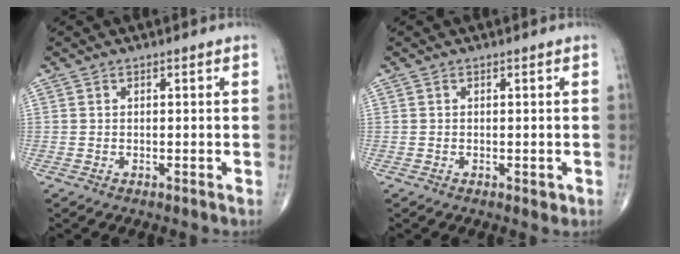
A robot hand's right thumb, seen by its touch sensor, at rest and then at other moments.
{"total": 1.1, "force": [-0.3, 0.7, 0.9], "torque": [-0.006, -0.002, -0.003]}